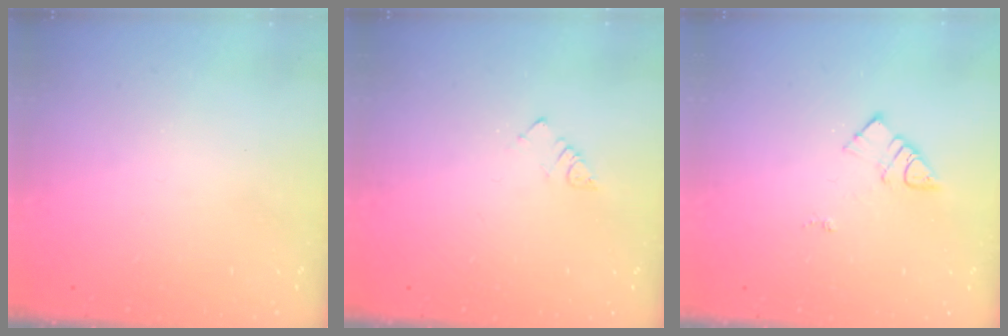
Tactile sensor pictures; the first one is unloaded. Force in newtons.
{"total": 2.3, "press": 2.3, "slide": 0.4}
{"total": 6.6, "press": 6.6, "slide": 0.7}